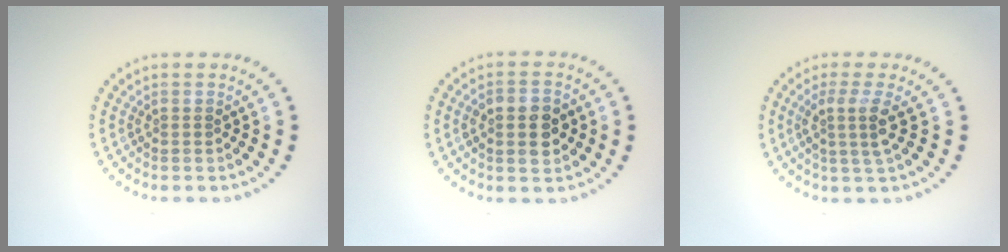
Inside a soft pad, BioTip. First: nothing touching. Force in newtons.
{"total": 4.0, "press": 4.0, "slide": 0.3}
{"total": 2.6, "press": 1.9, "slide": 1.7}